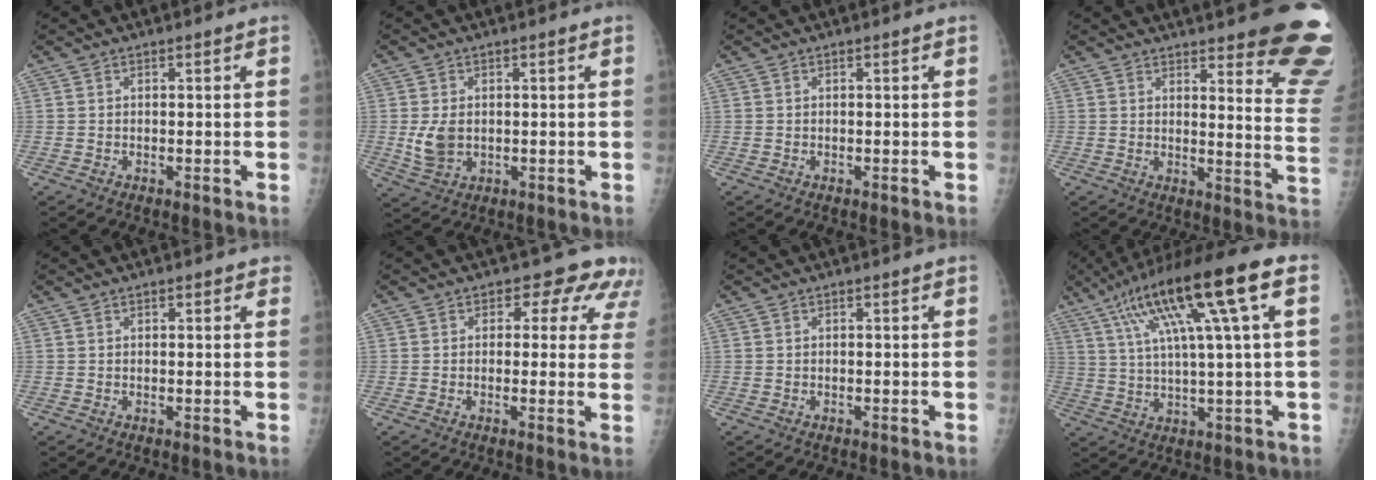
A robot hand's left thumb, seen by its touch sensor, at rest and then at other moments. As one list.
[{"total": 5.2, "force": [-0.1, 3.7, 3.7], "torque": [-0.069, -0.006, 0.008]}, {"total": 0.0}, {"total": 18.0, "force": [13.8, 3.8, 10.9], "torque": [-0.103, -0.104, 0.150]}, {"total": 1.1, "force": [0.7, 0.7, 0.6], "torque": [0.003, -0.001, 0.004]}, {"total": 7.9, "force": [4.5, 5.3, 3.6], "torque": [0.010, -0.011, 0.032]}, {"total": 0.0}, {"total": 19.0, "force": [6.9, 2.5, 17.6], "torque": [-0.311, 0.020, 0.111]}]